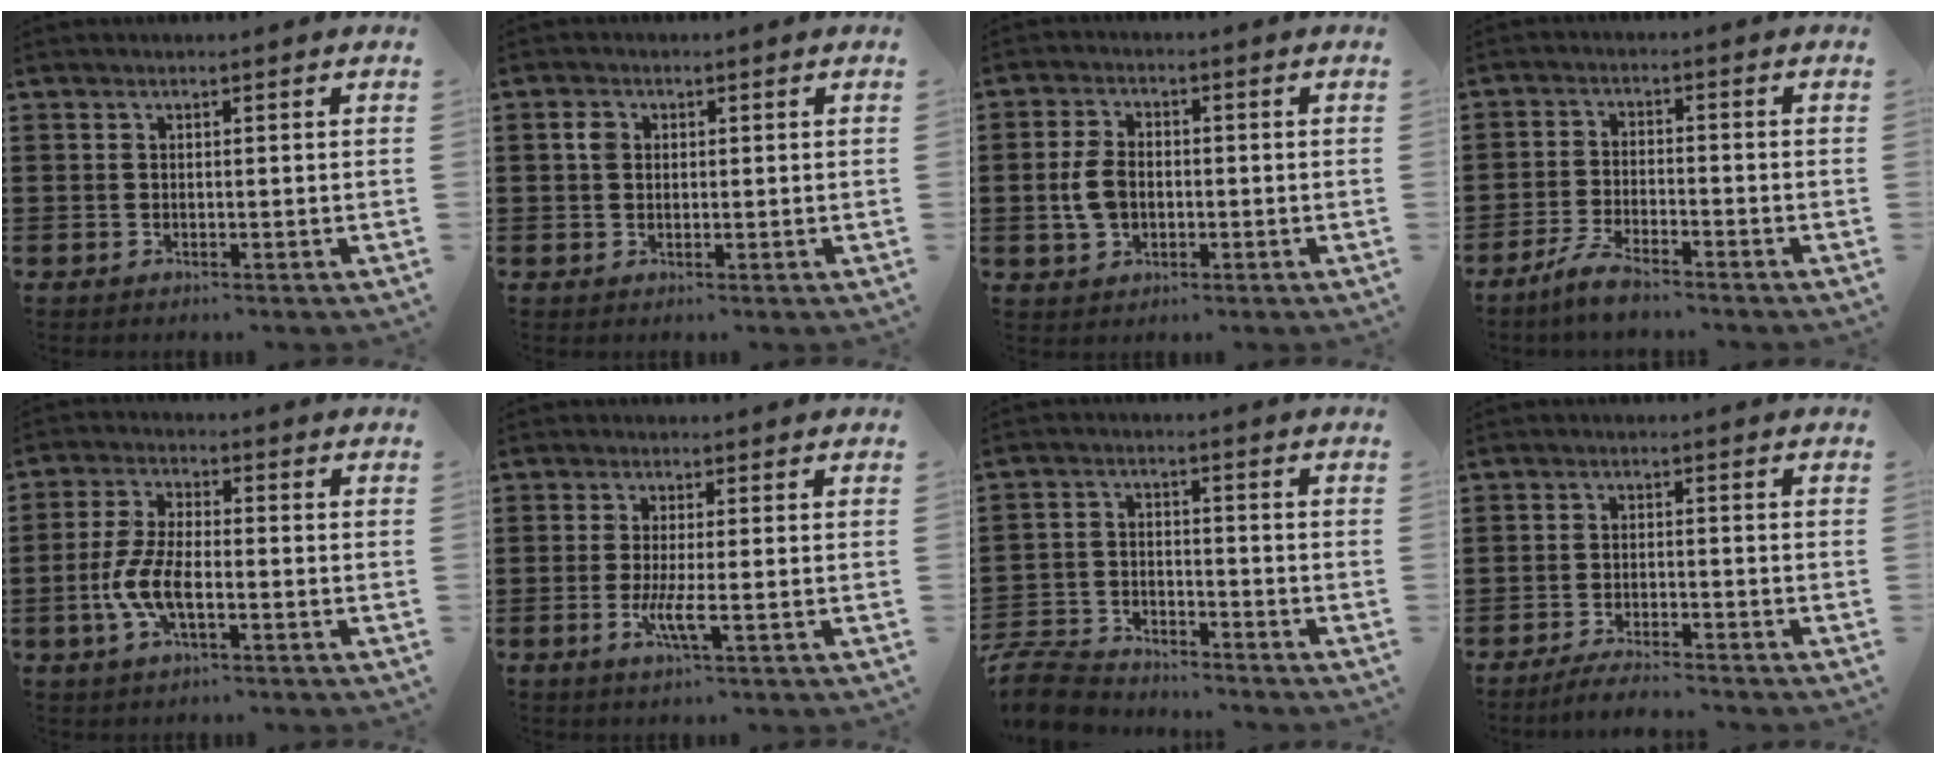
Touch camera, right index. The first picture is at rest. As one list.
[{"total": 1.7, "force": [0.4, 1.4, 1.0], "torque": [-0.021, 0.008, 0.008]}, {"total": 5.0, "force": [-0.6, 3.3, 3.7], "torque": [-0.096, -0.001, -0.016]}, {"total": 4.1, "force": [-3.5, 0.5, 2.1], "torque": [-0.058, -0.003, -0.072]}, {"total": 6.8, "force": [-2.2, 2.7, 5.8], "torque": [-0.138, -0.008, -0.048]}, {"total": 3.9, "force": [-1.1, 0.1, 3.7], "torque": [-0.076, -0.013, -0.024]}, {"total": 6.7, "force": [-6.5, 1.4, 1.2], "torque": [-0.041, 0.007, -0.131]}, {"total": 2.9, "force": [-2.8, -0.2, 0.6], "torque": [-0.012, 0.001, -0.056]}]